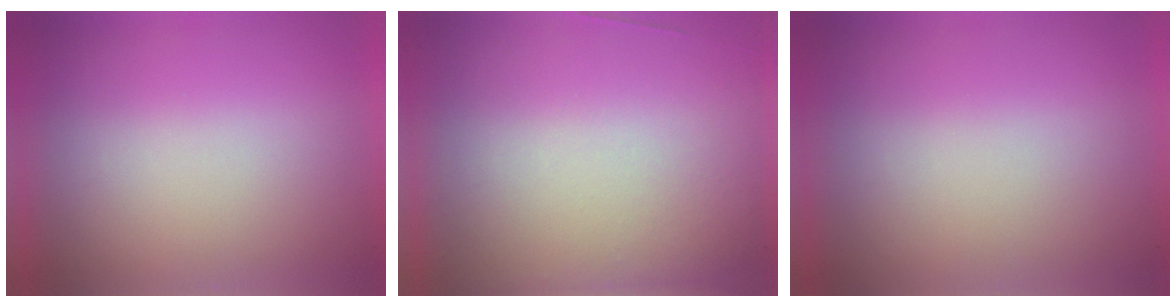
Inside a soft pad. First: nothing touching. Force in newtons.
{"total": 1.7}
{"total": 0.0}